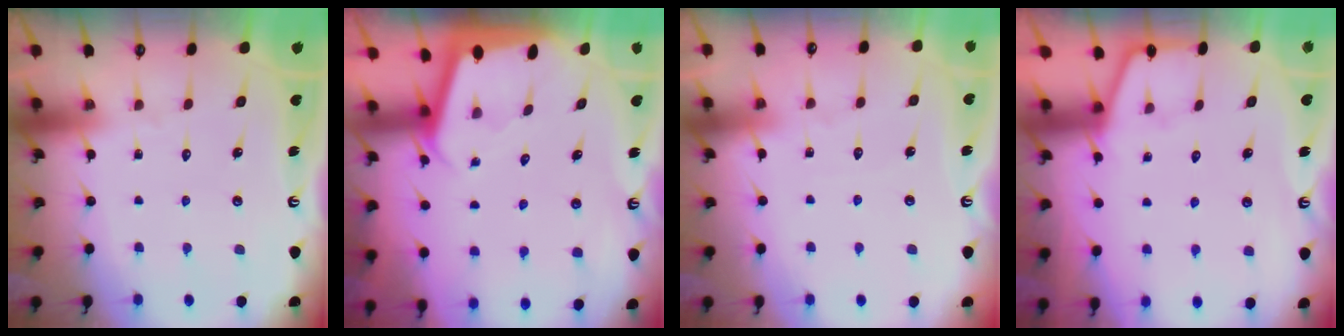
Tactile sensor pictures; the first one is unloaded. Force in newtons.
{"total": 1.8, "press": 1.7, "slide": 0.1}
{"total": 4.0, "press": 4.0, "slide": 0.5}
{"total": 2.3, "press": 2.3, "slide": 0.4}